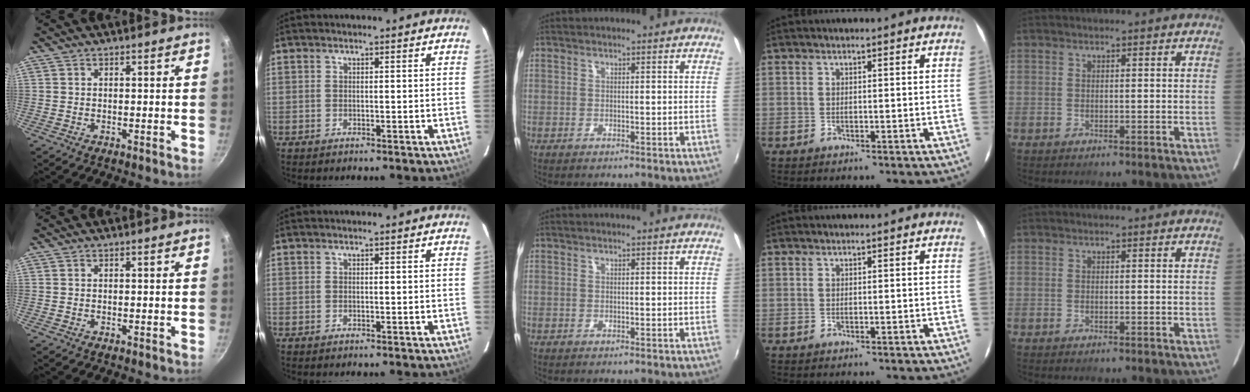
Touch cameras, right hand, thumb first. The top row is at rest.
{}